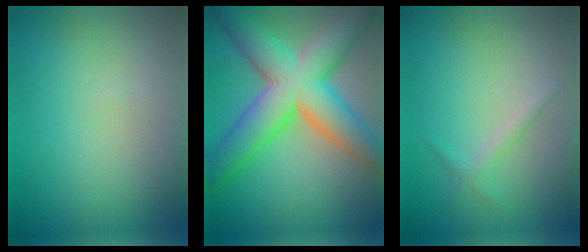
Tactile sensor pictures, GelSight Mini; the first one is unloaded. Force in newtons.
{"total": 10.7, "press": 10.7, "slide": 0.3}
{"total": 1.1, "press": 1.1, "slide": 0.0}